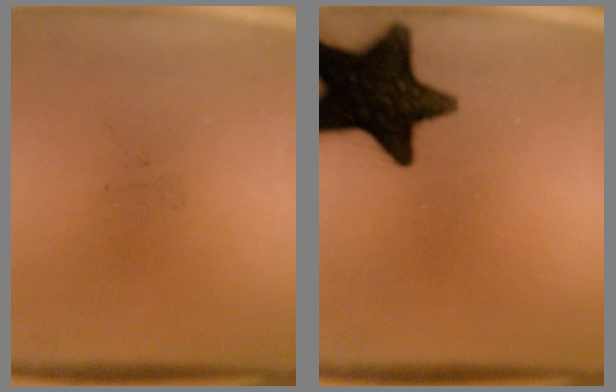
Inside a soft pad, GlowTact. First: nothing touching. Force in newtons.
{"total": 17.6}